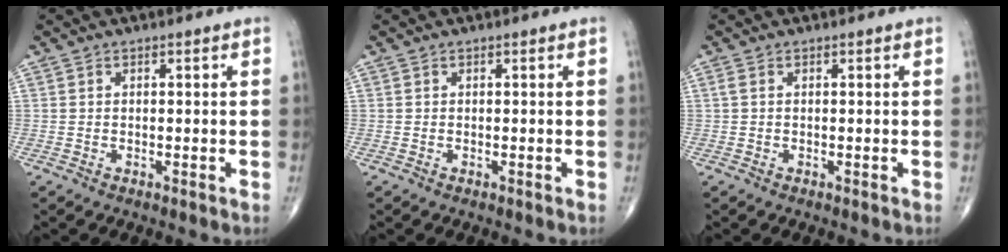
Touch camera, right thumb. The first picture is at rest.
{"total": 0.0}
{"total": 0.7, "force": [0.1, 0.3, 0.6], "torque": [-0.017, 0.003, 0.002]}